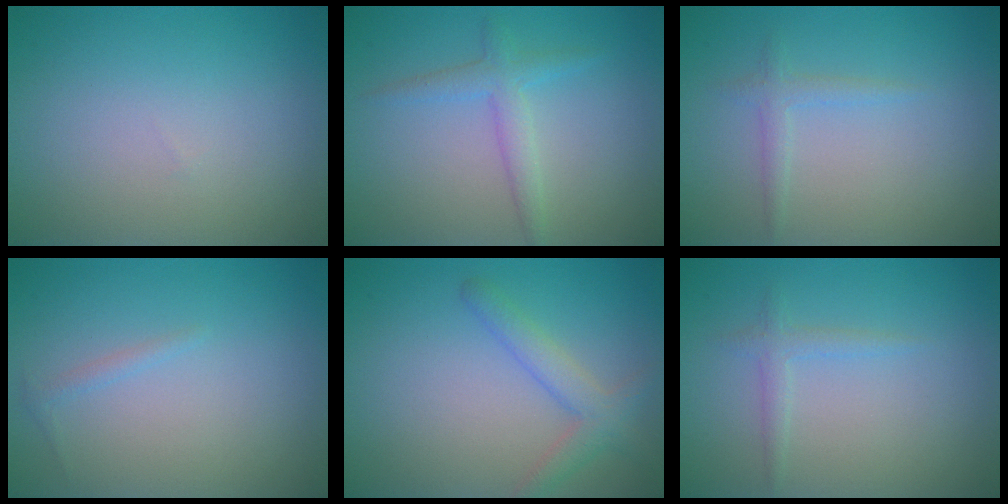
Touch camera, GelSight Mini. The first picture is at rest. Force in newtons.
{"total": 2.2, "press": 2.2, "slide": 0.1}
{"total": 1.4, "press": 1.4, "slide": 0.1}
{"total": 0.6, "press": 0.6, "slide": 0.1}
{"total": 2.7, "press": 2.7, "slide": 0.2}
{"total": 1.4, "press": 1.4, "slide": 0.1}